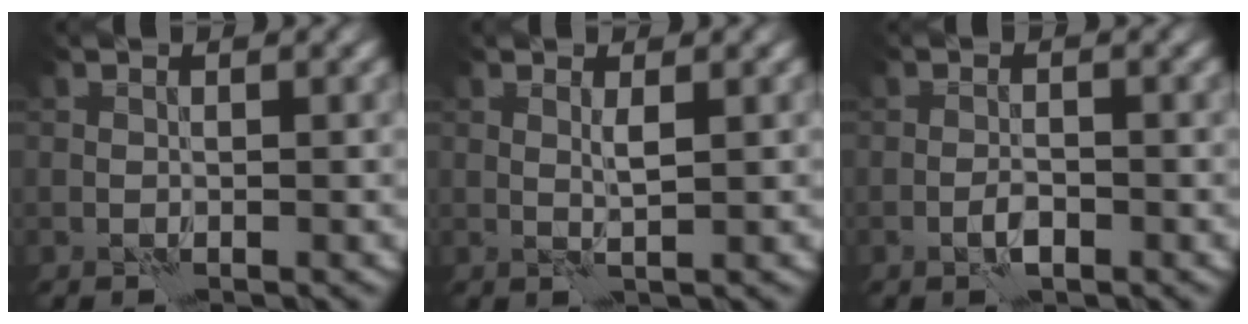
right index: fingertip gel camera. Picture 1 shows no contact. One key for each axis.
{"total": 1.1, "fx": 0.6, "fy": -0.2, "fz": 0.9, "tx": -0.023, "ty": -0.001, "tz": 0.007}
{"total": 1.4, "fx": -0.8, "fy": 0.4, "fz": 1.1, "tx": -0.023, "ty": 0.002, "tz": -0.018}